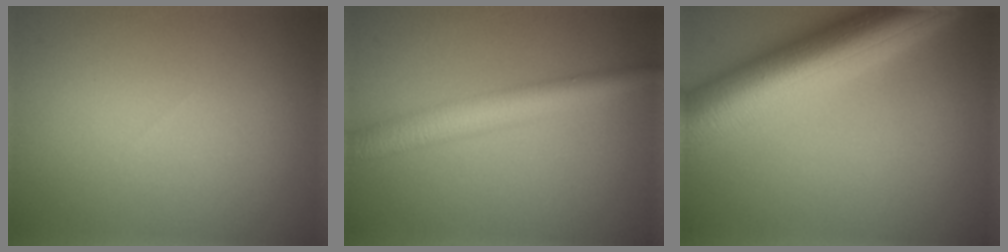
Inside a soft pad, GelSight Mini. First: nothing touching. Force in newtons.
{"total": 4.9, "press": 4.9, "slide": 0.1}
{"total": 11.4, "press": 11.4, "slide": 0.5}